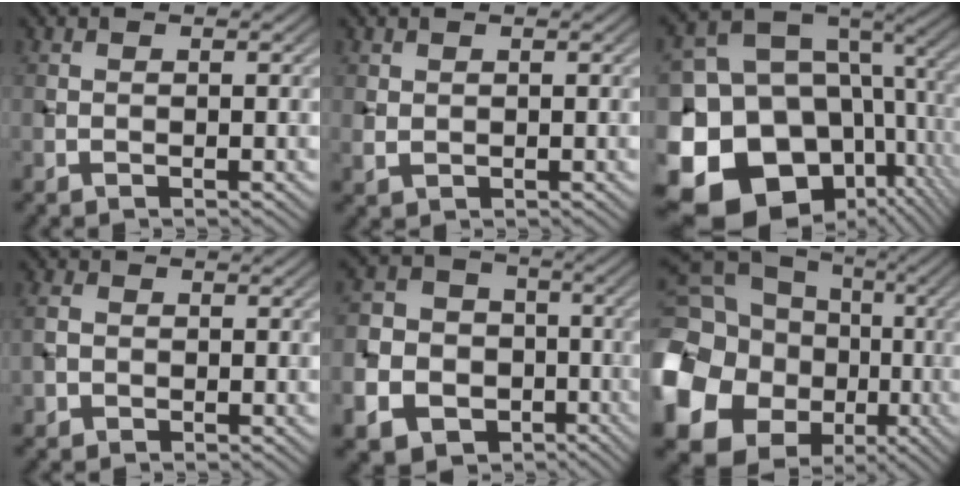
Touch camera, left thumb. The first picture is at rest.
{"total": 1.1, "force": [0.5, 0.9, 0.5], "torque": [-0.013, -0.002, 0.014]}
{"total": 21.0, "force": [-6.9, 16.0, 11.7], "torque": [-0.278, -0.025, -0.074]}
{"total": 2.4, "force": [-0.4, 2.1, 1.2], "torque": [-0.031, -0.001, -0.010]}
{"total": 14.8, "force": [-5.9, 12.6, 5.1], "torque": [-0.156, -0.051, -0.112]}
{"total": 22.7, "force": [-3.9, 19.9, 10.2], "torque": [-0.266, -0.034, -0.082]}